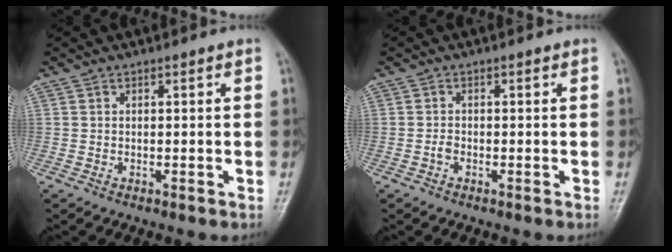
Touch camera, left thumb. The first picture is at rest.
{"total": 0.9, "force": [-0.5, 0.6, 0.6], "torque": [-0.007, 0.002, -0.012]}